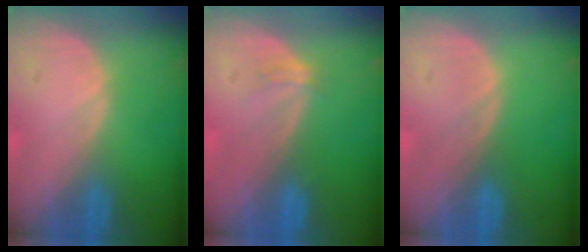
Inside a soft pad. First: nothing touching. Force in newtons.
{"total": 1.5, "press": 1.1, "slide": 1.0}
{"total": 0.0}